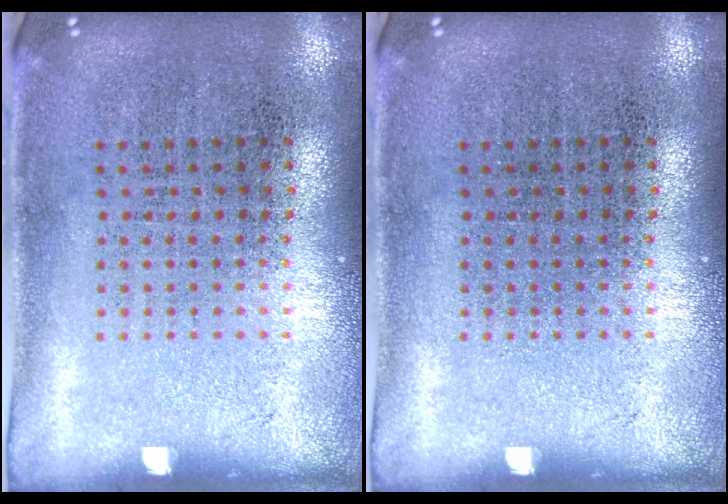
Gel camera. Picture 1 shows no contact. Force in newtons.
{"total": 0.0}